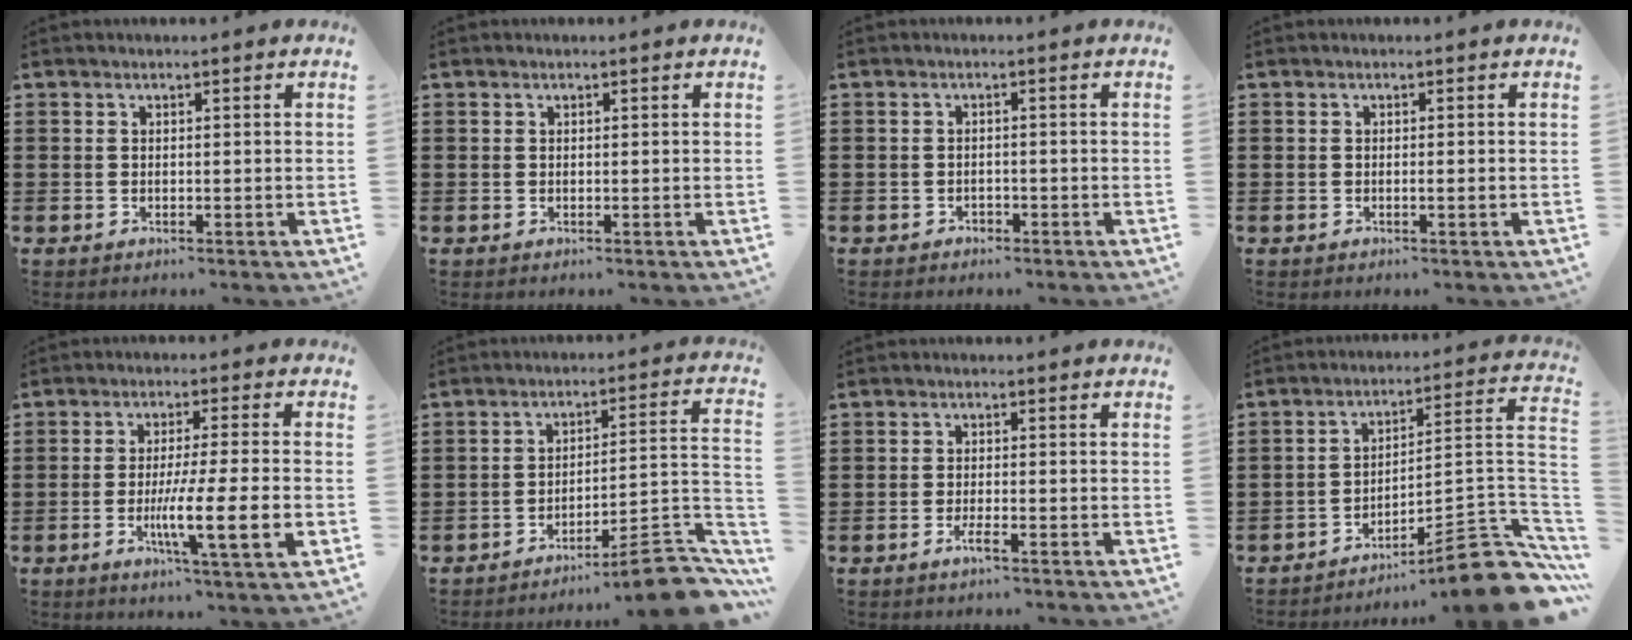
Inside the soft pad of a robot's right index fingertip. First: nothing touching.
{"total": 0.0}
{"total": 1.0, "force": [-0.8, 0.5, -0.1], "torque": [-0.004, 0.002, -0.018]}
{"total": 0.6, "force": [-0.2, 0.0, 0.6], "torque": [-0.010, -0.003, -0.003]}
{"total": 10.0, "force": [-2.5, 0.5, 9.7], "torque": [-0.172, -0.017, -0.044]}
{"total": 9.3, "force": [-7.5, 0.8, 5.5], "torque": [-0.076, 0.012, -0.140]}
{"total": 2.1, "force": [-1.3, 0.3, 1.7], "torque": [-0.036, -0.004, -0.024]}
{"total": 11.7, "force": [-8.4, 1.8, 7.9], "torque": [-0.101, 0.022, -0.152]}